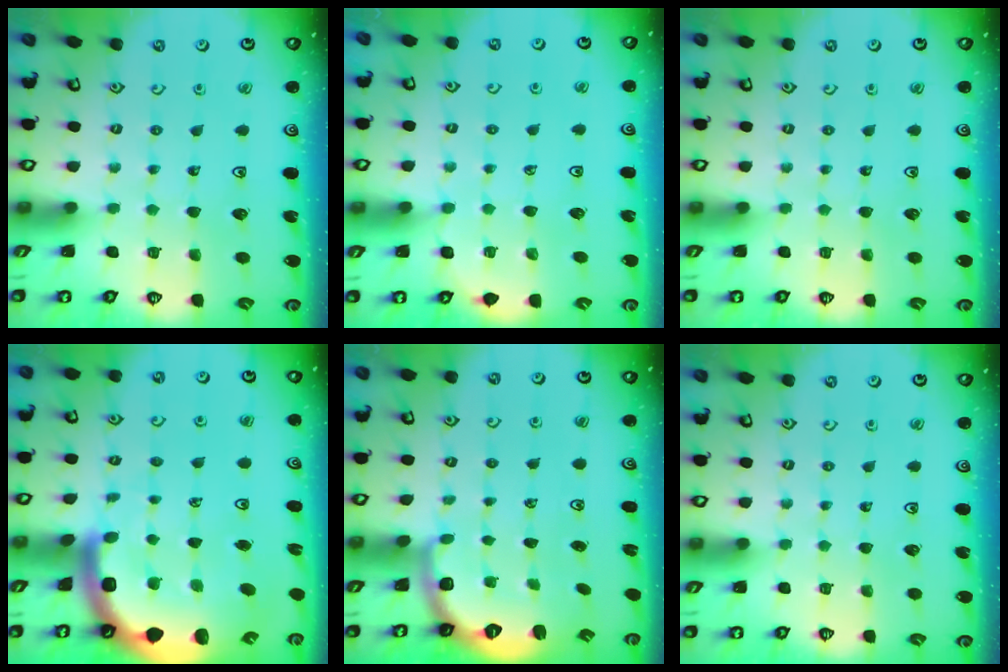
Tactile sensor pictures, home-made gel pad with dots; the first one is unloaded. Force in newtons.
{"total": 5.2, "press": 4.7, "slide": 2.1}
{"total": 0.0}
{"total": 10.8, "press": 10.6, "slide": 2.1}
{"total": 2.6, "press": 1.6, "slide": 2.1}
{"total": 0.0}